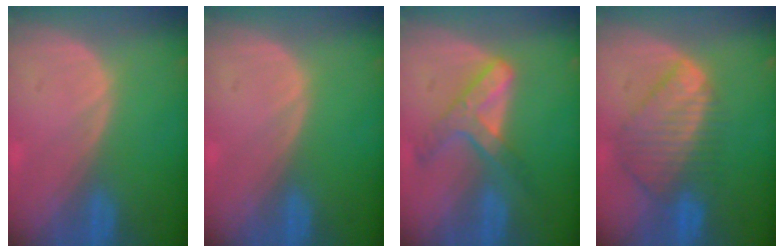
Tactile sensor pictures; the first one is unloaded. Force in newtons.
{"total": 0.0}
{"total": 6.9, "press": 5.9, "slide": 3.5}
{"total": 9.0, "press": 7.8, "slide": 4.6}